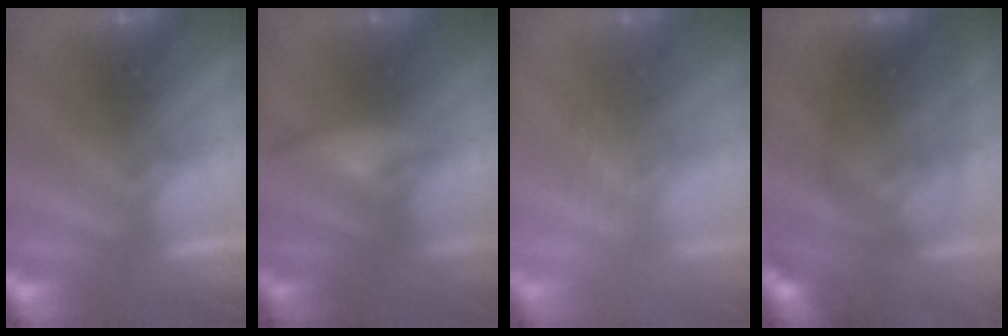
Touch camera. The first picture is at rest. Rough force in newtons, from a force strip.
{"total": 2.4}
{"total": 2.4}
{"total": 2.7}